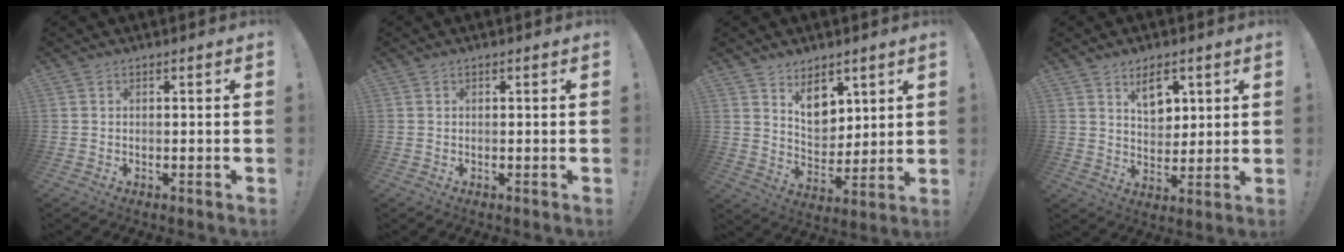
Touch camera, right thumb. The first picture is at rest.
{"total": 0.0}
{"total": 10.1, "force": [6.1, 6.9, 4.2], "torque": [-0.049, -0.043, 0.115]}
{"total": 8.5, "force": [4.9, 5.3, 4.5], "torque": [-0.064, -0.022, 0.088]}